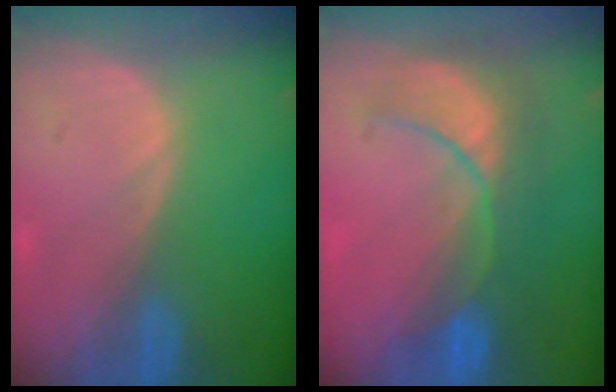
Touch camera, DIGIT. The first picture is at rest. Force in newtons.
{"total": 8.1, "press": 8.1, "slide": 0.8}